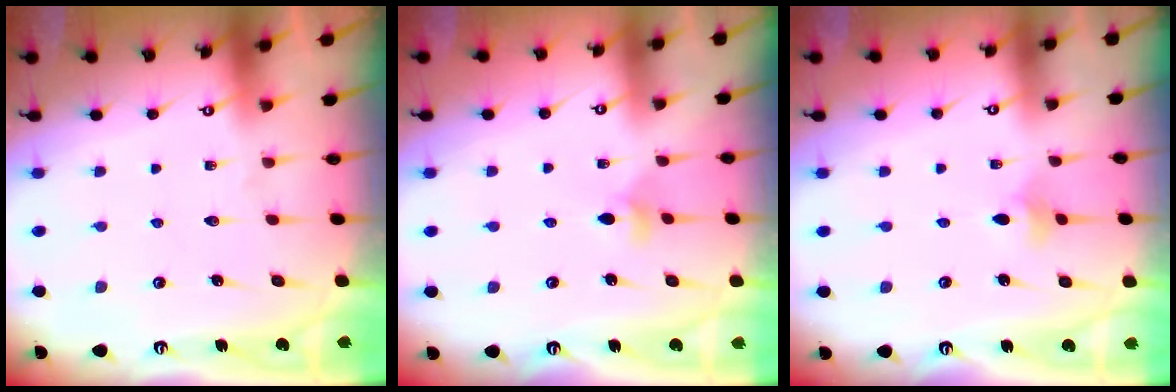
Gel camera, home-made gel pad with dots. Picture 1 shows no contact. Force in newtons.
{"total": 4.6, "press": 4.6, "slide": 0.8}
{"total": 3.1, "press": 3.1, "slide": 0.6}